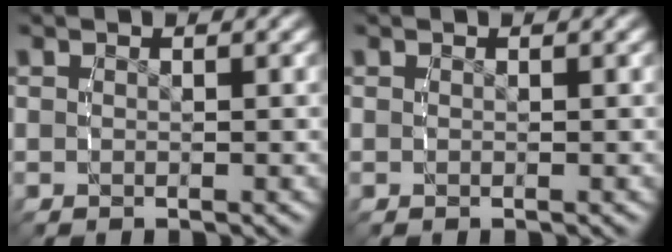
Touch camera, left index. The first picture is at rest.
{"total": 0.0}